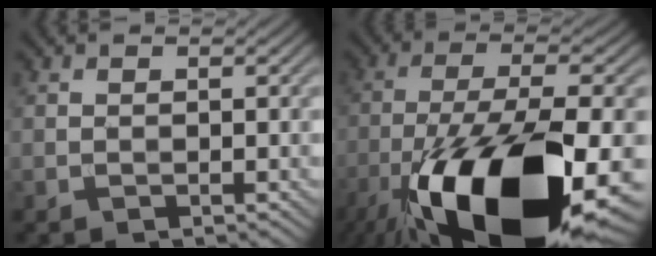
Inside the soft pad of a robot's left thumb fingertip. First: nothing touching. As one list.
[{"total": 21.0, "force": [-10.8, 7.3, 16.5], "torque": [-0.318, -0.042, -0.174]}]